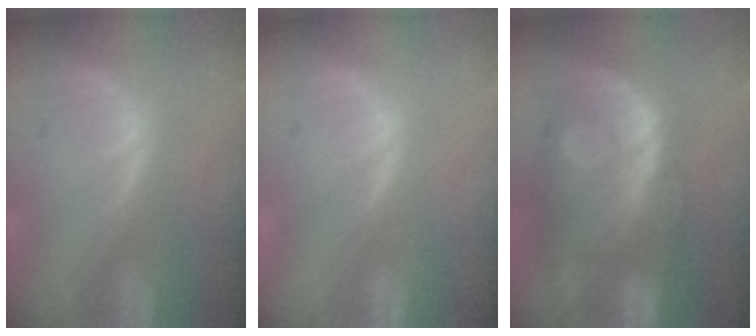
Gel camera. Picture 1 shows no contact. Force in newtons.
{"total": 0.0}
{"total": 11.2, "press": 9.7, "slide": 5.5}